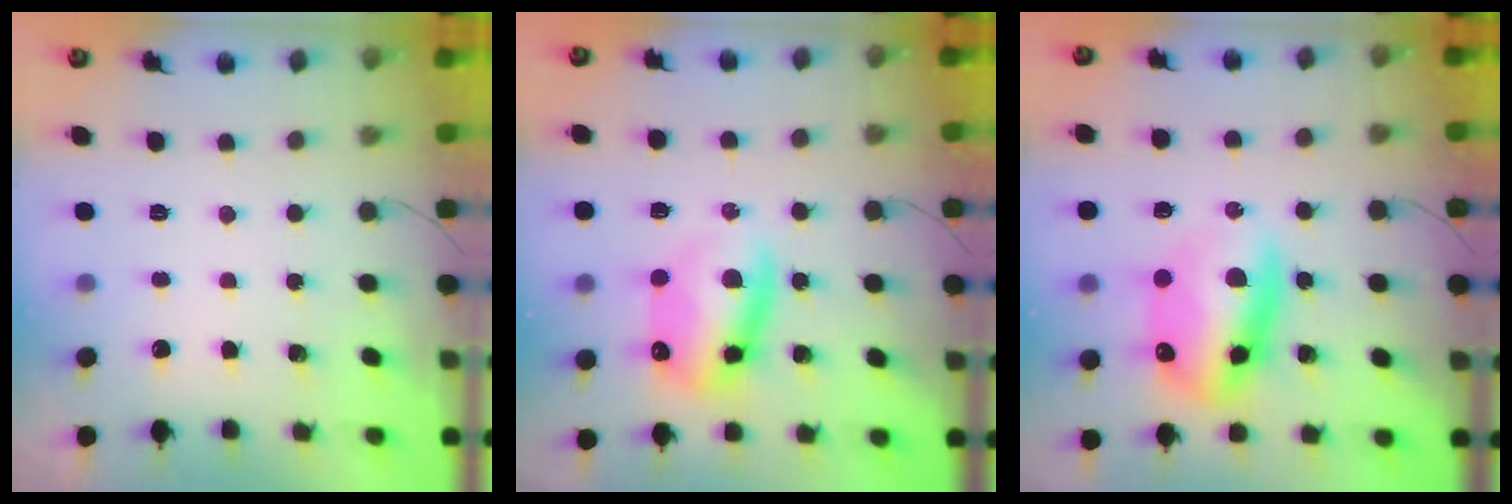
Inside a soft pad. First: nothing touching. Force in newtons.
{"total": 12.1, "press": 11.7, "slide": 3.0}
{"total": 14.3, "press": 14.0, "slide": 3.1}